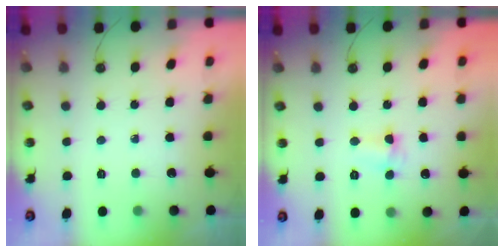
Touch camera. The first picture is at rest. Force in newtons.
{"total": 3.0, "press": 2.9, "slide": 0.6}